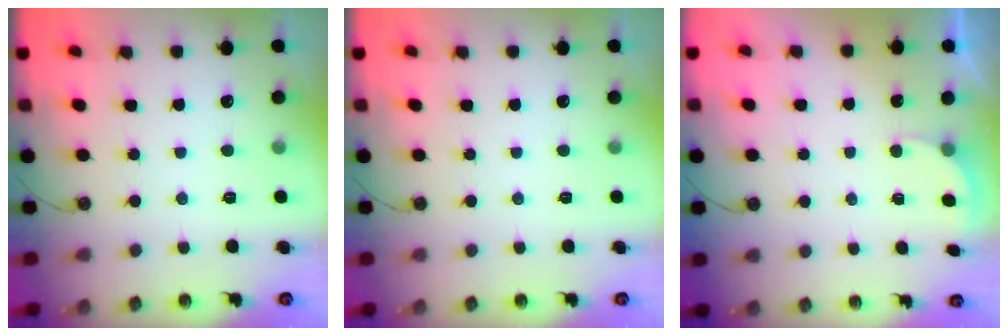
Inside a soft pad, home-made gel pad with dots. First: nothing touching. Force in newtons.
{"total": 0.0}
{"total": 2.3, "press": 2.1, "slide": 0.8}